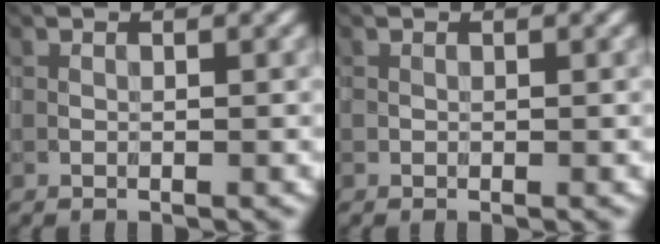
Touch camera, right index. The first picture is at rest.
{"total": 0.0}